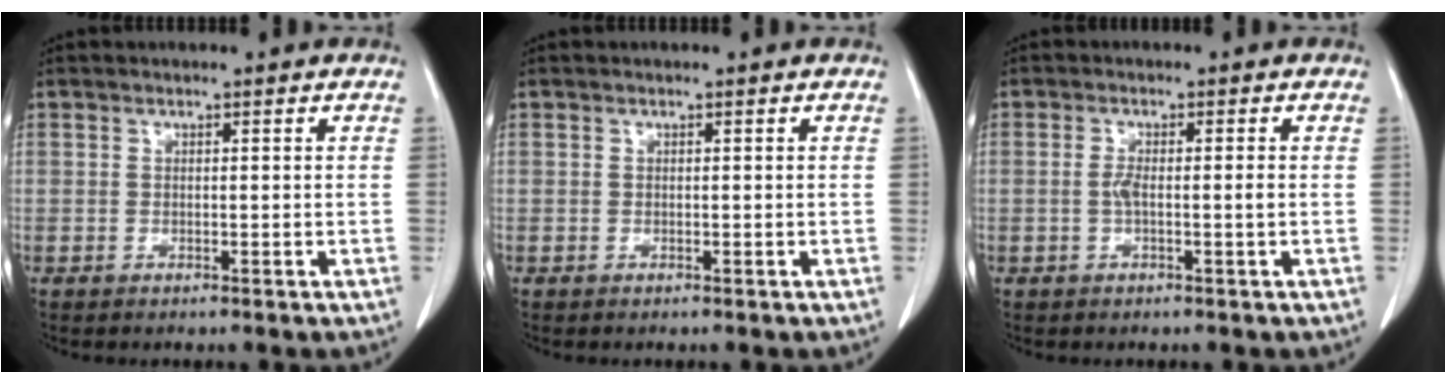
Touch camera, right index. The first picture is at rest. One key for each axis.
{"total": 0.0}
{"total": 2.4, "fx": -0.4, "fy": 0.1, "fz": 2.4, "tx": -0.046, "ty": 0.000, "tz": -0.007}